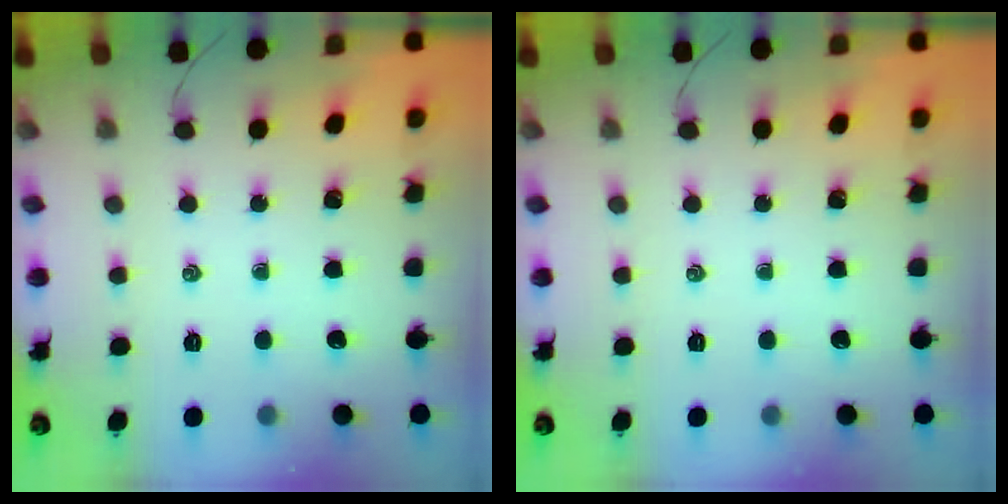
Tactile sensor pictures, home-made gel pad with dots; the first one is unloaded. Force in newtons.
{"total": 0.0}